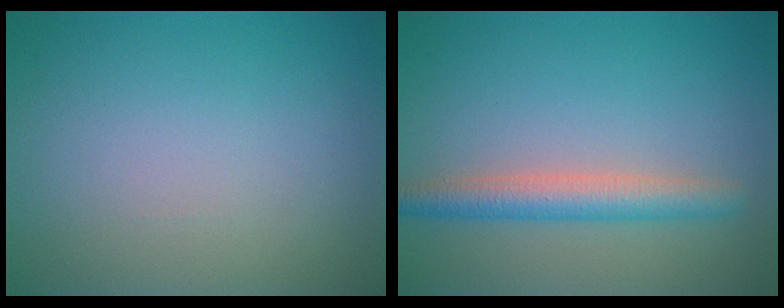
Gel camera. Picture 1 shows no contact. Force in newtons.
{"total": 3.4, "press": 3.4, "slide": 0.1}